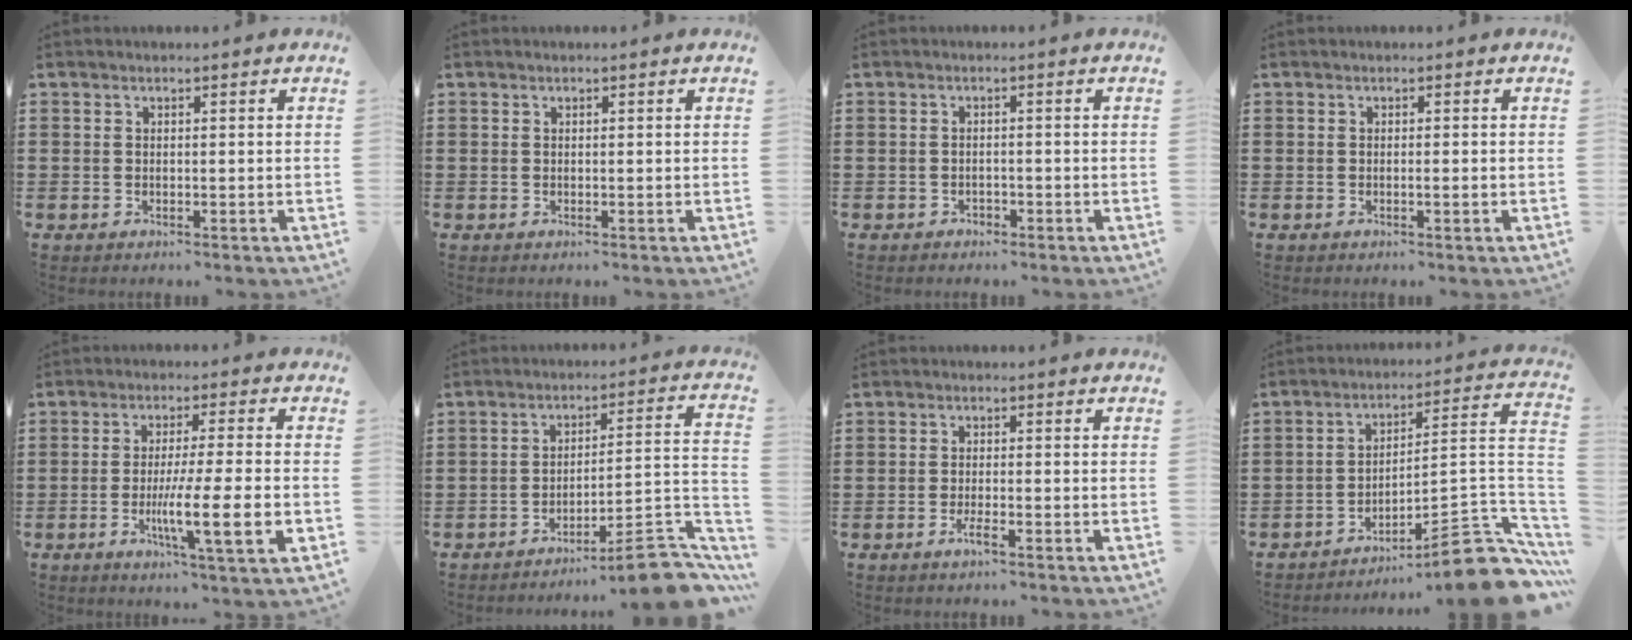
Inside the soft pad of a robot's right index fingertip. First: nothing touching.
{"total": 0.0}
{"total": 1.0, "force": [-0.8, 0.5, -0.1], "torque": [-0.004, 0.002, -0.018]}
{"total": 0.6, "force": [-0.2, 0.0, 0.6], "torque": [-0.010, -0.003, -0.003]}
{"total": 10.0, "force": [-2.5, 0.5, 9.7], "torque": [-0.172, -0.017, -0.044]}
{"total": 9.3, "force": [-7.5, 0.8, 5.5], "torque": [-0.076, 0.012, -0.140]}
{"total": 2.1, "force": [-1.3, 0.3, 1.7], "torque": [-0.036, -0.004, -0.024]}
{"total": 11.7, "force": [-8.4, 1.8, 7.9], "torque": [-0.101, 0.022, -0.152]}